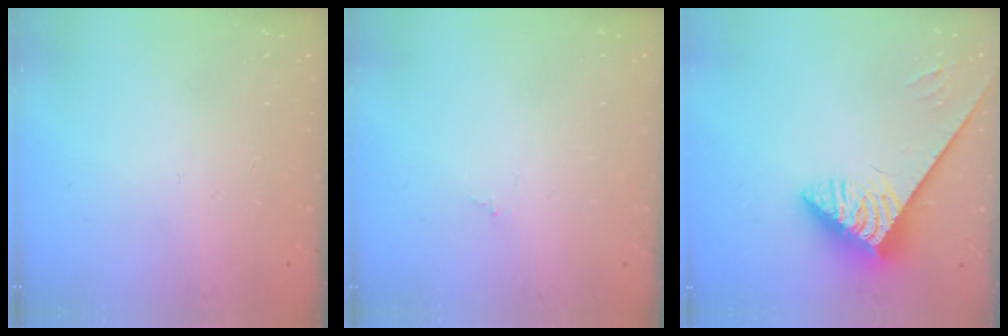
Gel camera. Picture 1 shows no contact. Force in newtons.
{"total": 0.0}
{"total": 3.8, "press": 3.7, "slide": 0.8}